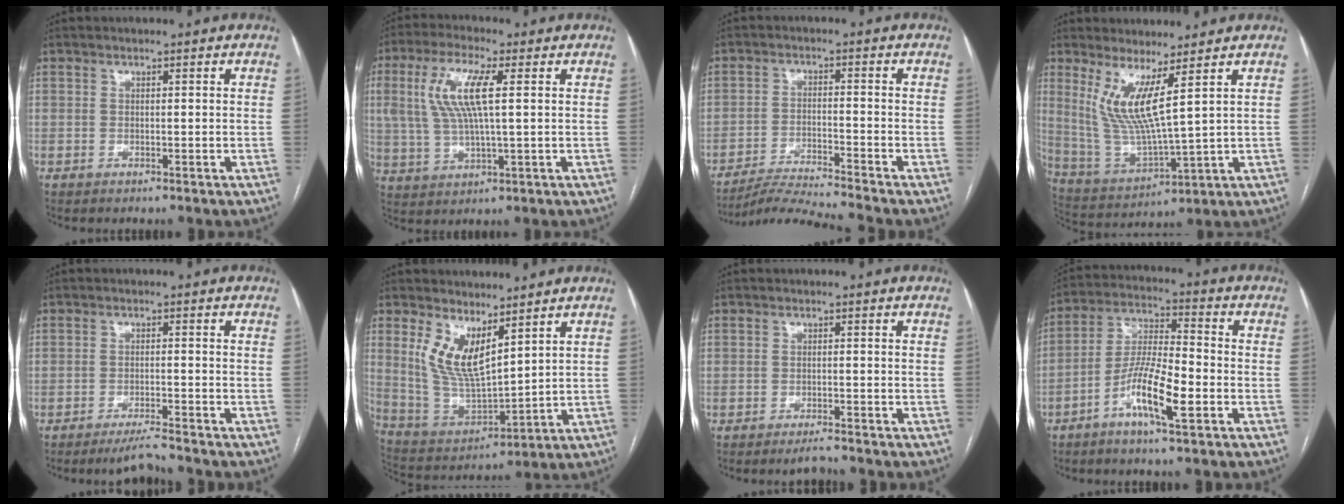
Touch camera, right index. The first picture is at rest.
{"total": 10.3, "force": [2.4, 2.3, 9.7], "torque": [-0.217, 0.010, 0.048]}
{"total": 8.7, "force": [-8.0, -2.7, 1.8], "torque": [-0.020, -0.017, -0.145]}
{"total": 9.4, "force": [4.3, 0.3, 8.4], "torque": [-0.185, -0.025, 0.094]}
{"total": 3.8, "force": [-3.5, -0.5, 1.4], "torque": [-0.024, -0.016, -0.062]}
{"total": 10.2, "force": [5.3, 3.6, 8.0], "torque": [-0.165, -0.009, 0.119]}
{"total": 2.1, "force": [-1.9, 0.0, 0.8], "torque": [-0.015, -0.007, -0.030]}
{"total": 10.3, "force": [-4.5, 1.5, 9.1], "torque": [-0.180, 0.002, -0.088]}